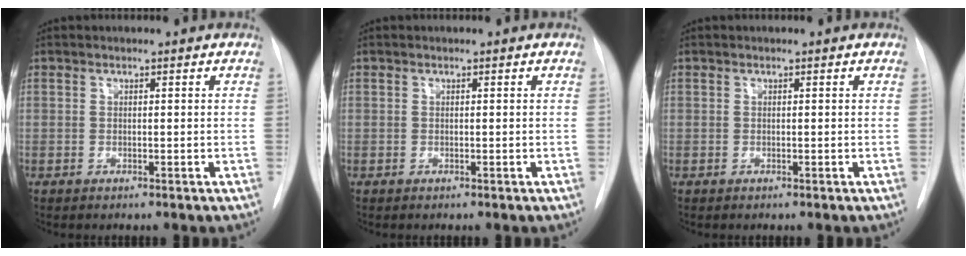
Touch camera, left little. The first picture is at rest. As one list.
[{"total": 0.0}, {"total": 0.0}]